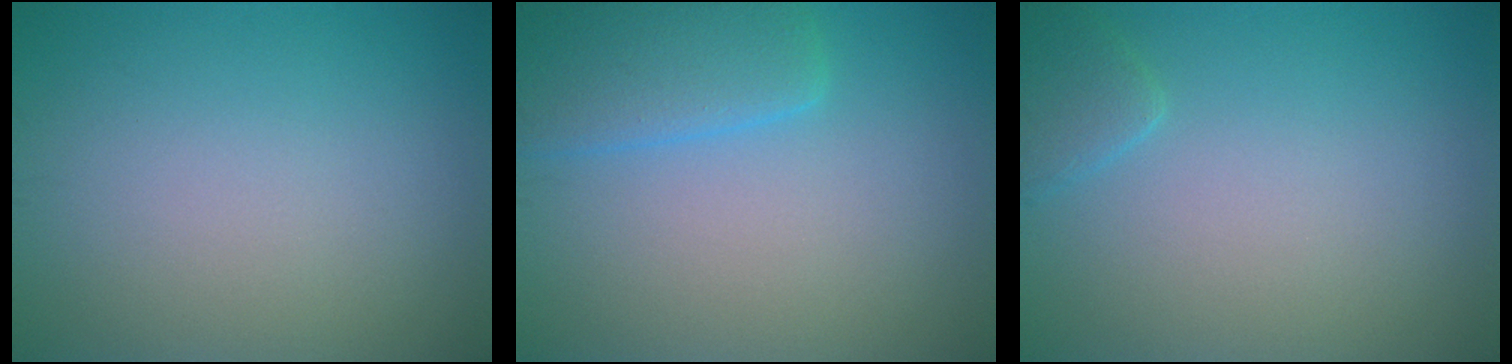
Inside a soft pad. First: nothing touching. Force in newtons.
{"total": 4.3, "press": 4.3, "slide": 0.3}
{"total": 1.7, "press": 1.7, "slide": 0.1}